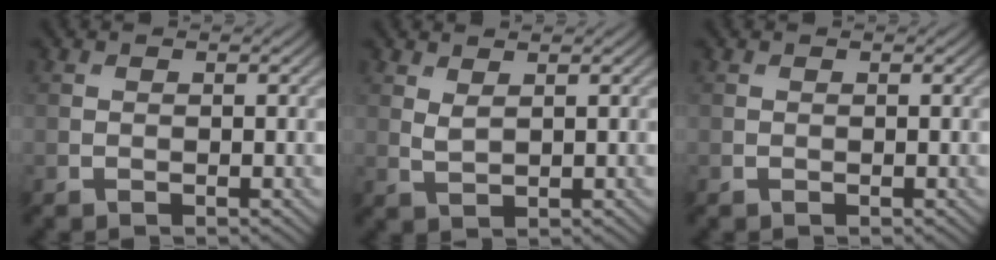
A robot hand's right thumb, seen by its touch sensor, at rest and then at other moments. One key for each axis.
{"total": 1.5, "fx": 1.1, "fy": 0.4, "fz": 0.9, "tx": -0.029, "ty": -0.005, "tz": 0.027}
{"total": 0.0}